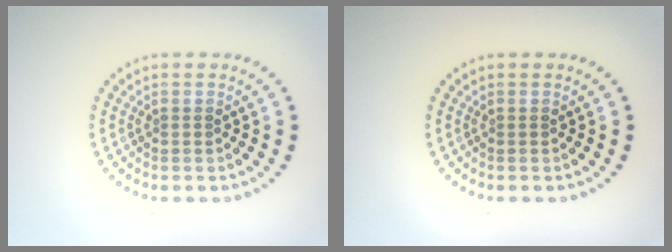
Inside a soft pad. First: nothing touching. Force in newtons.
{"total": 0.0}